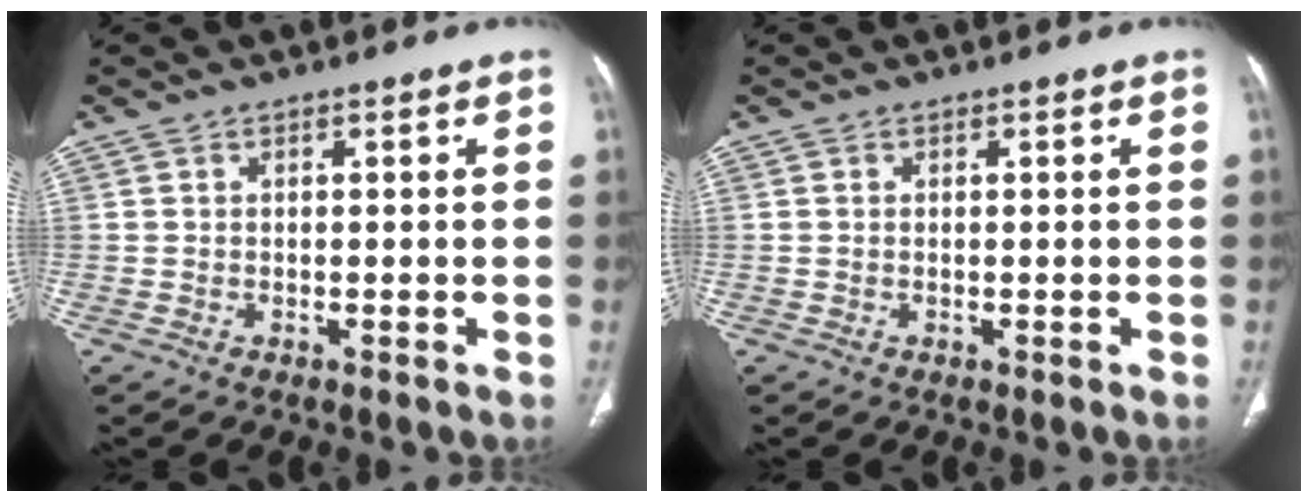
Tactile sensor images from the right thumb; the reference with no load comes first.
{"total": 0.0}